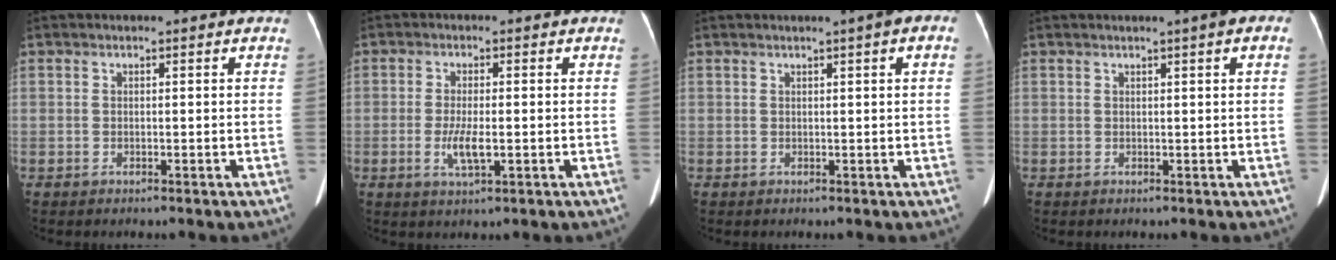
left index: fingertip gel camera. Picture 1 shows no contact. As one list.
[{"total": 3.8, "force": [-0.8, 0.9, 3.6], "torque": [-0.076, -0.005, -0.011]}, {"total": 3.1, "force": [1.3, 0.3, 2.8], "torque": [-0.034, 0.013, 0.013]}, {"total": 3.1, "force": [1.6, 0.3, 2.6], "torque": [-0.030, 0.013, 0.016]}]